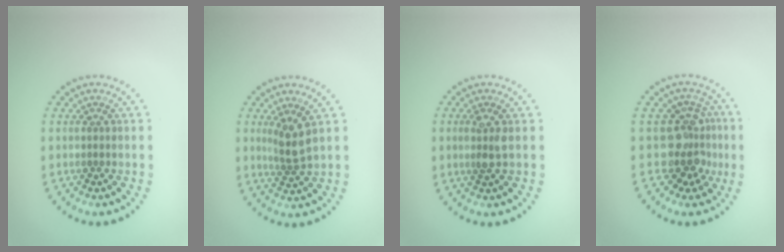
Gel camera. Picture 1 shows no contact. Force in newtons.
{"total": 2.5, "press": 1.9, "slide": 1.6}
{"total": 1.7, "press": 1.6, "slide": 0.6}
{"total": 3.6, "press": 2.8, "slide": 2.2}